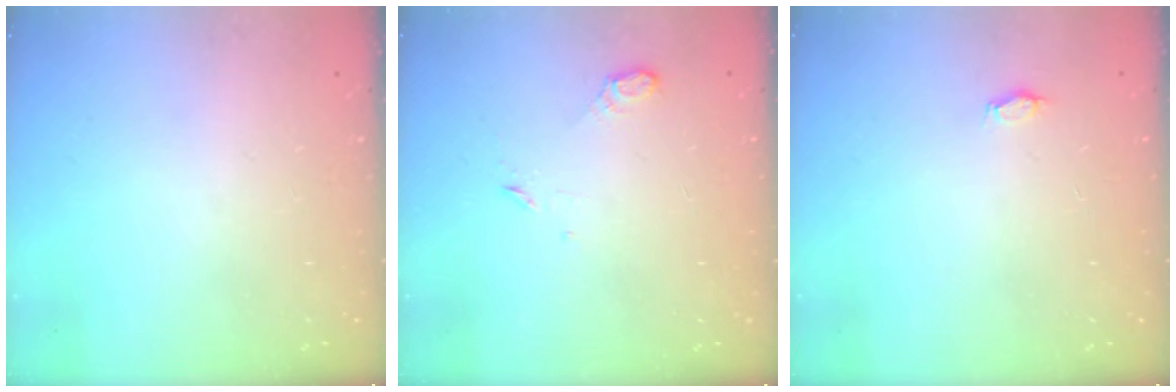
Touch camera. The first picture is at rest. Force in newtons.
{"total": 5.0, "press": 4.9, "slide": 0.8}
{"total": 2.7, "press": 2.5, "slide": 1.1}